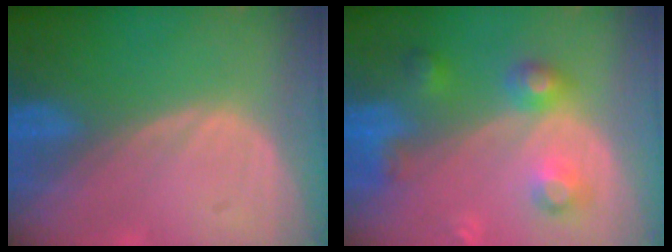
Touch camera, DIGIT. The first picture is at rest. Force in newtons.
{"total": 5.7, "press": 5.7, "slide": 0.2}